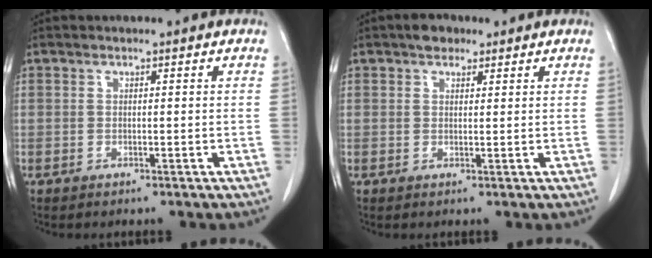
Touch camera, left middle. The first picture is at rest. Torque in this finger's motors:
{"motor_torque": [0.16, -0.11, 0.00, 0.01]}